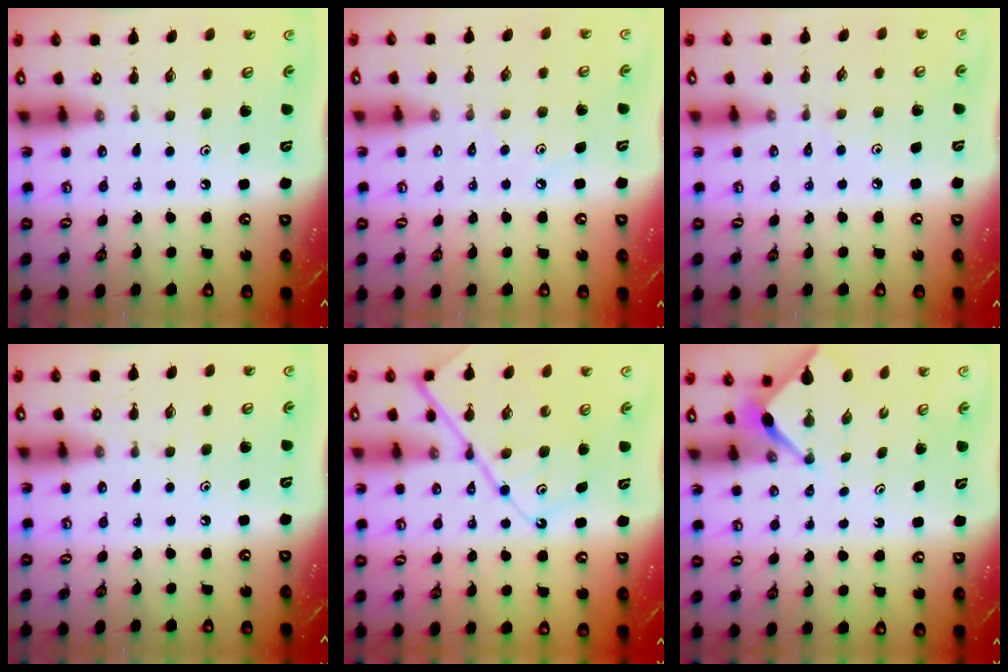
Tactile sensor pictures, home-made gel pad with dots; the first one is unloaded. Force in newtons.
{"total": 3.7, "press": 3.7, "slide": 0.5}
{"total": 2.2, "press": 2.1, "slide": 0.5}
{"total": 0.0}
{"total": 11.5, "press": 11.4, "slide": 1.3}
{"total": 2.5, "press": 2.5, "slide": 0.3}